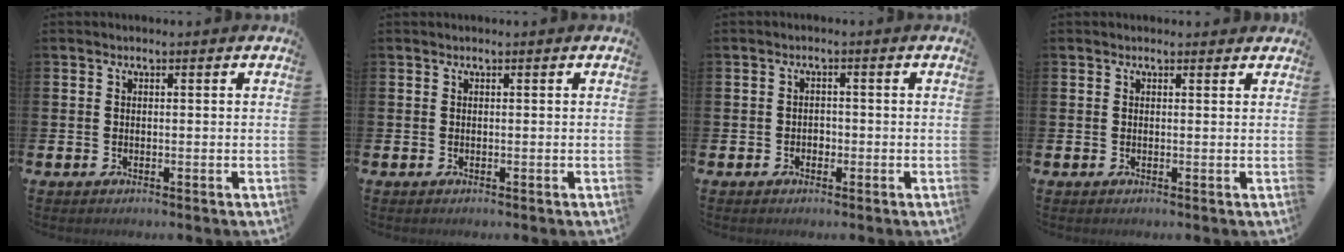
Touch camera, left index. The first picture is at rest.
{"total": 0.0}
{"total": 1.3, "force": [-0.5, 1.1, 0.5], "torque": [-0.007, 0.000, -0.013]}
{"total": 0.6, "force": [0.5, 0.3, 0.0], "torque": [0.009, 0.001, 0.007]}